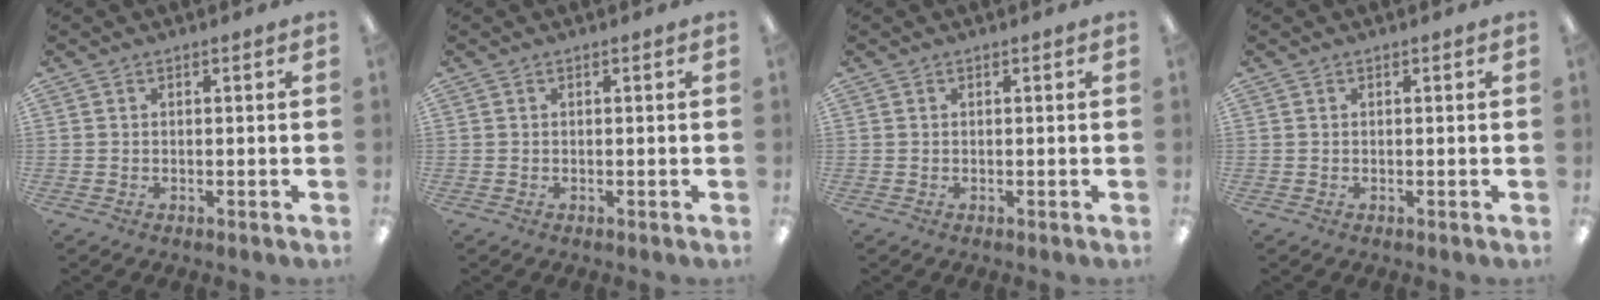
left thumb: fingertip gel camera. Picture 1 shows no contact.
{"total": 0.0}
{"total": 0.0}
{"total": 0.0}